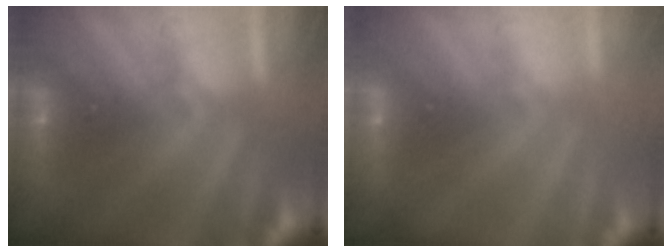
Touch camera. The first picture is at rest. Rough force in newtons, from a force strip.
{"total": 2.1}